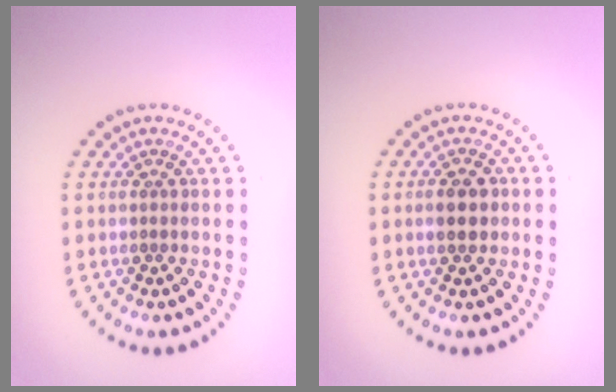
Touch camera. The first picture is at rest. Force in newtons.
{"total": 2.4, "press": 2.4, "slide": 0.1}